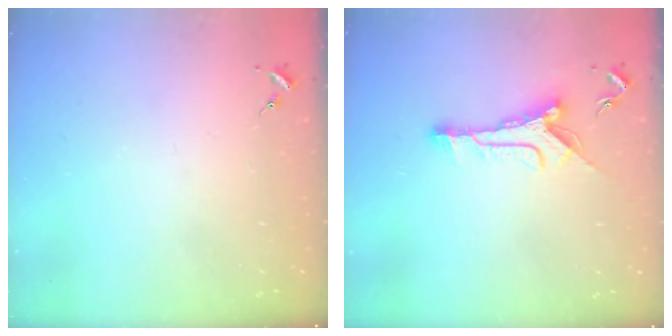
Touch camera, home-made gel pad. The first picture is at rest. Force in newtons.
{"total": 10.4, "press": 10.3, "slide": 0.8}